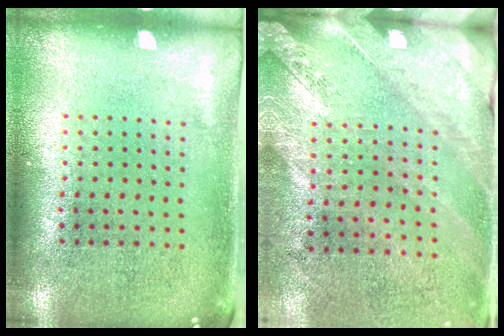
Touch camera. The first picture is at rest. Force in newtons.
{"total": 2.4, "press": 2.0, "slide": 1.3}